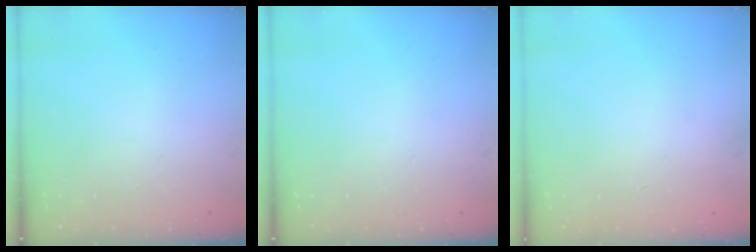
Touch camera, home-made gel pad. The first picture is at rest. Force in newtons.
{"total": 0.0}
{"total": 0.0}